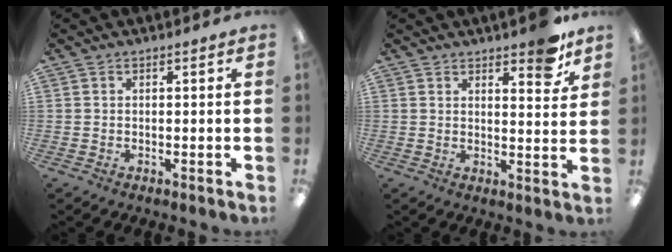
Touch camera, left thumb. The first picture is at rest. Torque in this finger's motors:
{"motor_torque": [0.89, 0.35, 0.77, -0.82, 0.04]}